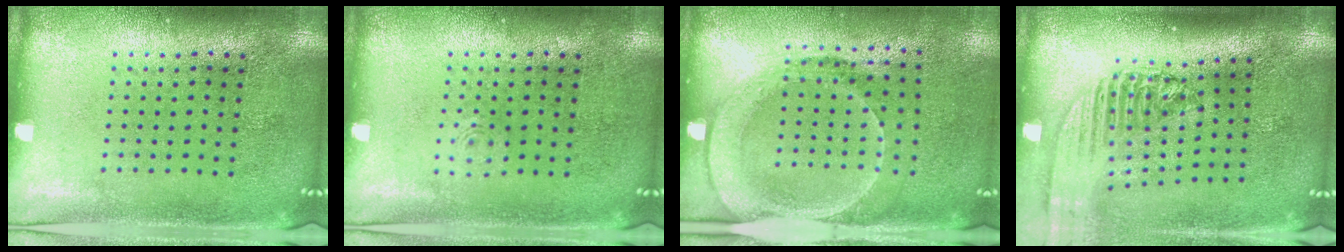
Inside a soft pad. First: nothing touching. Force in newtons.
{"total": 0.7, "press": 0.6, "slide": 0.2}
{"total": 1.8, "press": 1.5, "slide": 1.1}
{"total": 2.1, "press": 1.7, "slide": 1.3}